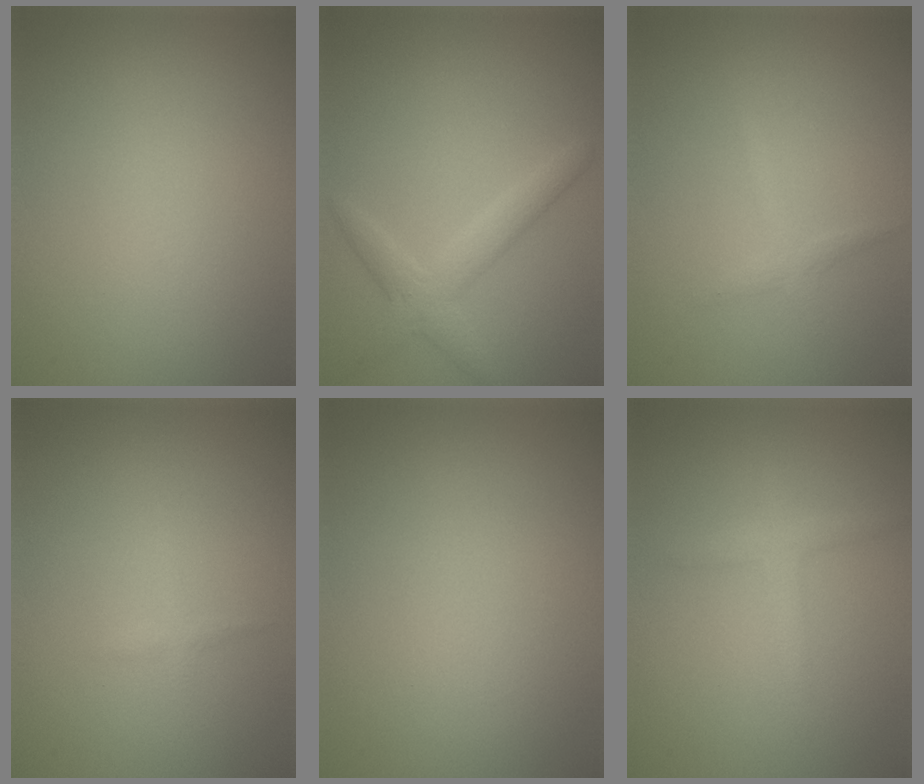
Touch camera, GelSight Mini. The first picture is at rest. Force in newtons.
{"total": 2.8, "press": 2.8, "slide": 0.0}
{"total": 1.3, "press": 1.3, "slide": 0.1}
{"total": 0.8, "press": 0.8, "slide": 0.1}
{"total": 0.0}
{"total": 2.0, "press": 2.0, "slide": 0.1}